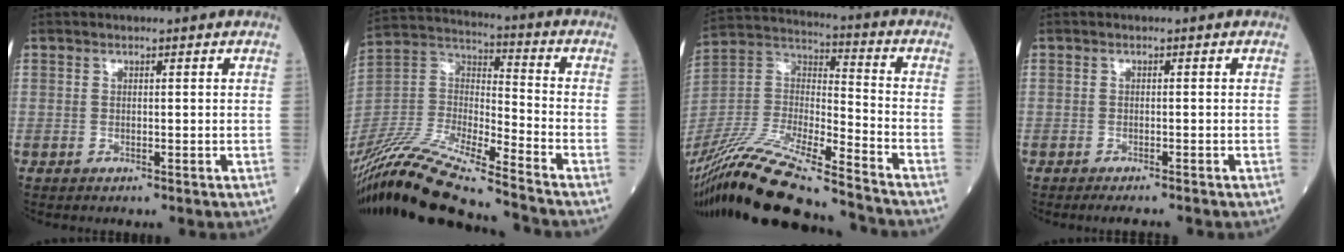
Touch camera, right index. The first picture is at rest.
{"total": 20.7, "force": [-17.8, 0.5, 10.5], "torque": [-0.238, -0.023, -0.338]}
{"total": 24.1, "force": [-20.2, 1.9, 13.1], "torque": [-0.279, -0.031, -0.368]}
{"total": 3.1, "force": [-2.7, 0.2, 1.5], "torque": [-0.016, -0.005, -0.036]}